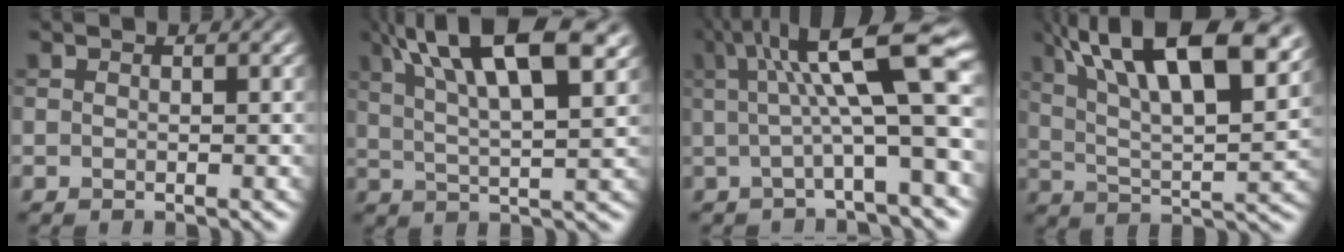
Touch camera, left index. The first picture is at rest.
{"total": 13.2, "force": [6.8, 4.1, 10.5], "torque": [-0.168, 0.024, 0.092]}
{"total": 11.3, "force": [2.0, 2.4, 10.9], "torque": [-0.156, 0.016, 0.026]}
{"total": 17.1, "force": [8.8, 6.2, 13.3], "torque": [-0.205, 0.038, 0.116]}